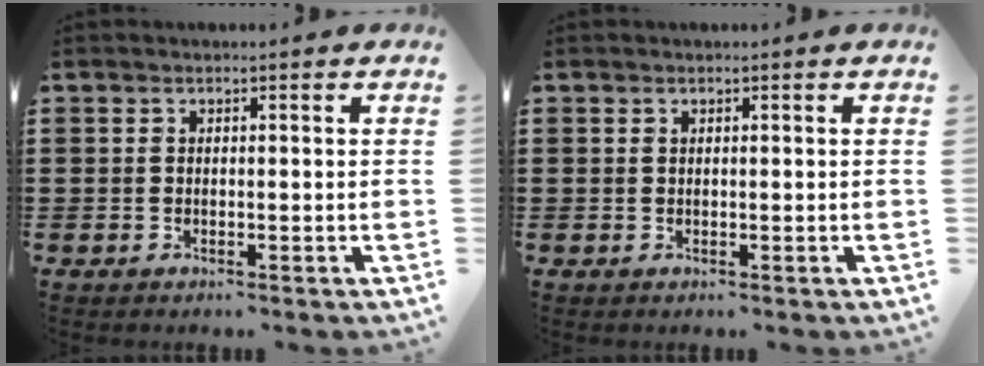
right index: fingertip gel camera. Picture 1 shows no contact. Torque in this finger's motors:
{"motor_torque": [-0.54, 0.52, -0.02, -0.01]}